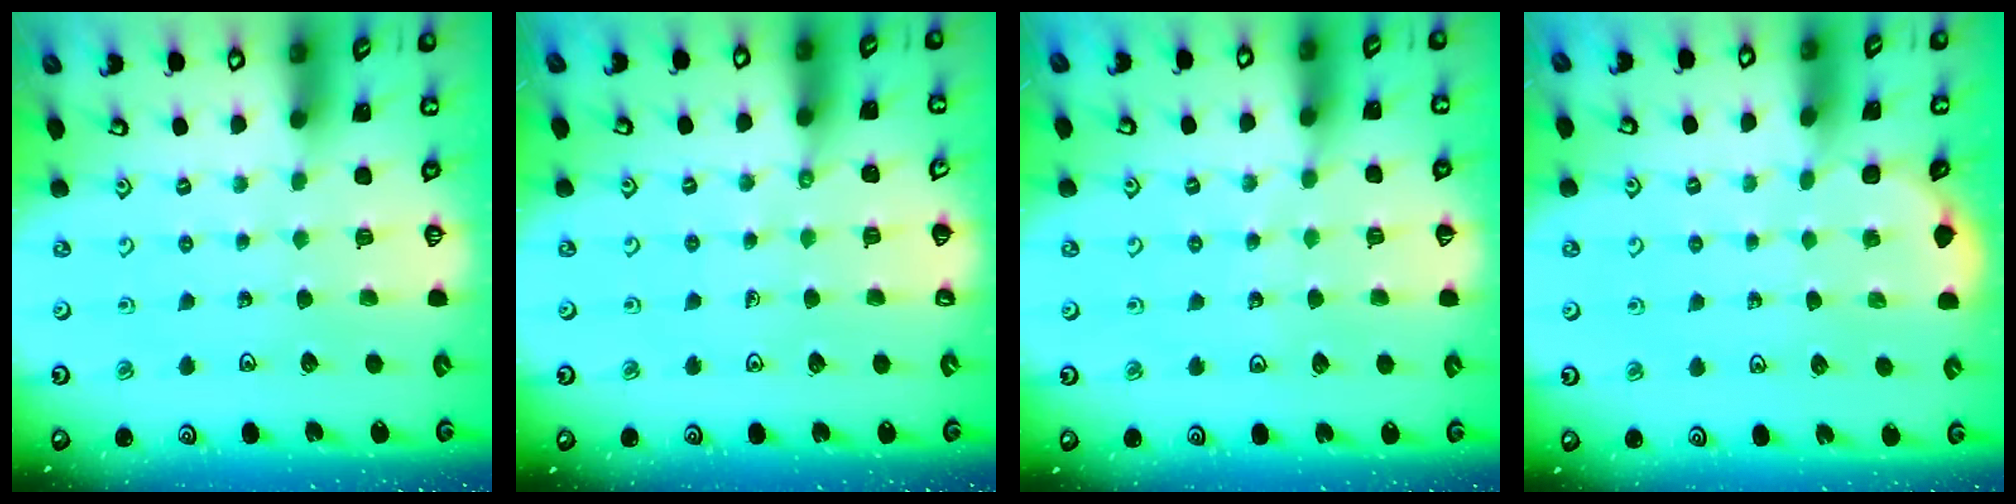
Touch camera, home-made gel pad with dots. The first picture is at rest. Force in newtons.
{"total": 3.8, "press": 3.7, "slide": 0.6}
{"total": 5.8, "press": 5.7, "slide": 0.8}
{"total": 2.1, "press": 2.1, "slide": 0.2}